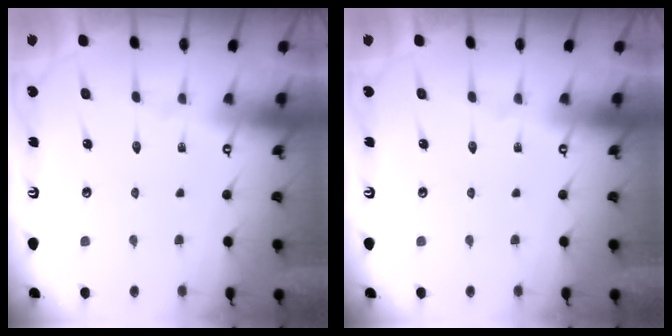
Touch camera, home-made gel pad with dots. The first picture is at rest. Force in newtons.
{"total": 0.0}